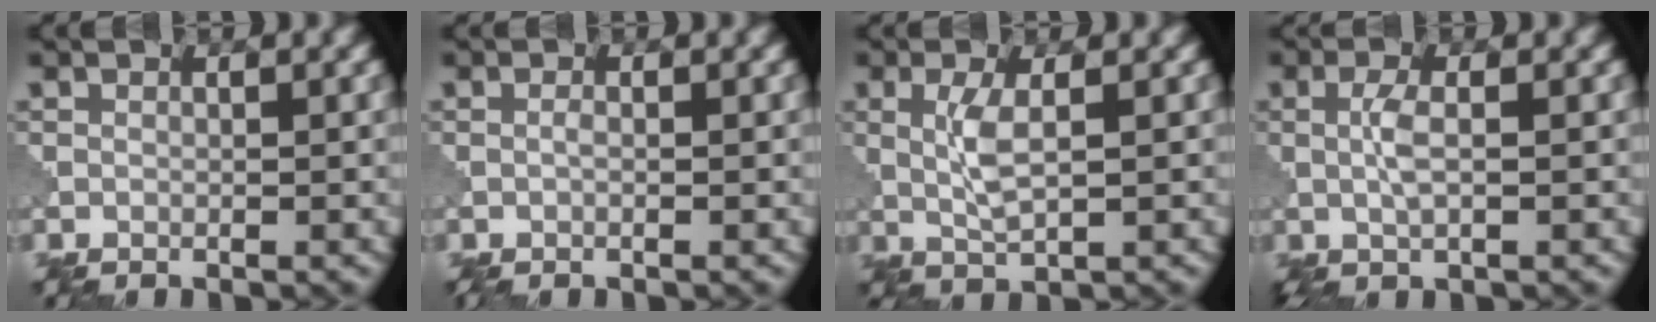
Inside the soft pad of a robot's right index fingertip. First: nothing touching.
{"total": 0.8, "force": [-0.3, 0.2, 0.7], "torque": [-0.018, 0.001, -0.007]}
{"total": 3.0, "force": [0.3, 0.8, 2.9], "torque": [-0.068, 0.000, 0.008]}
{"total": 2.4, "force": [0.0, 0.7, 2.3], "torque": [-0.055, 0.003, 0.000]}